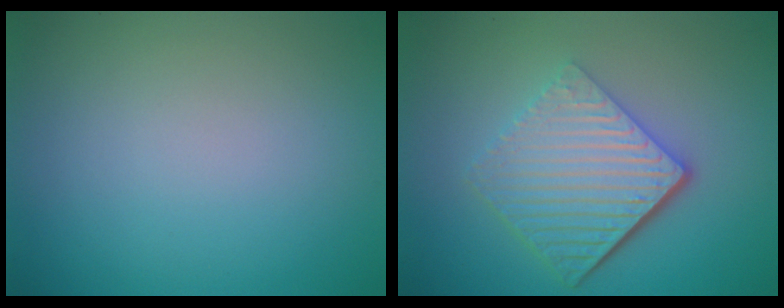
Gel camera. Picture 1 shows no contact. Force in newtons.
{"total": 6.7, "press": 4.4, "slide": 5.1}